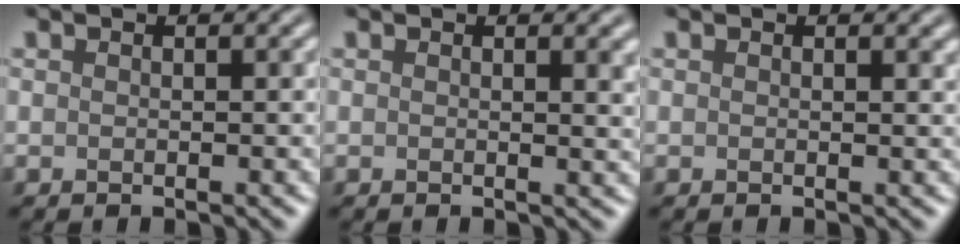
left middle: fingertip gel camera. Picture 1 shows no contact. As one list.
[{"total": 1.6, "force": [0.7, 0.5, 1.4], "torque": [-0.013, -0.001, 0.011]}, {"total": 0.6, "force": [0.4, 0.2, 0.4], "torque": [-0.003, -0.002, 0.007]}]